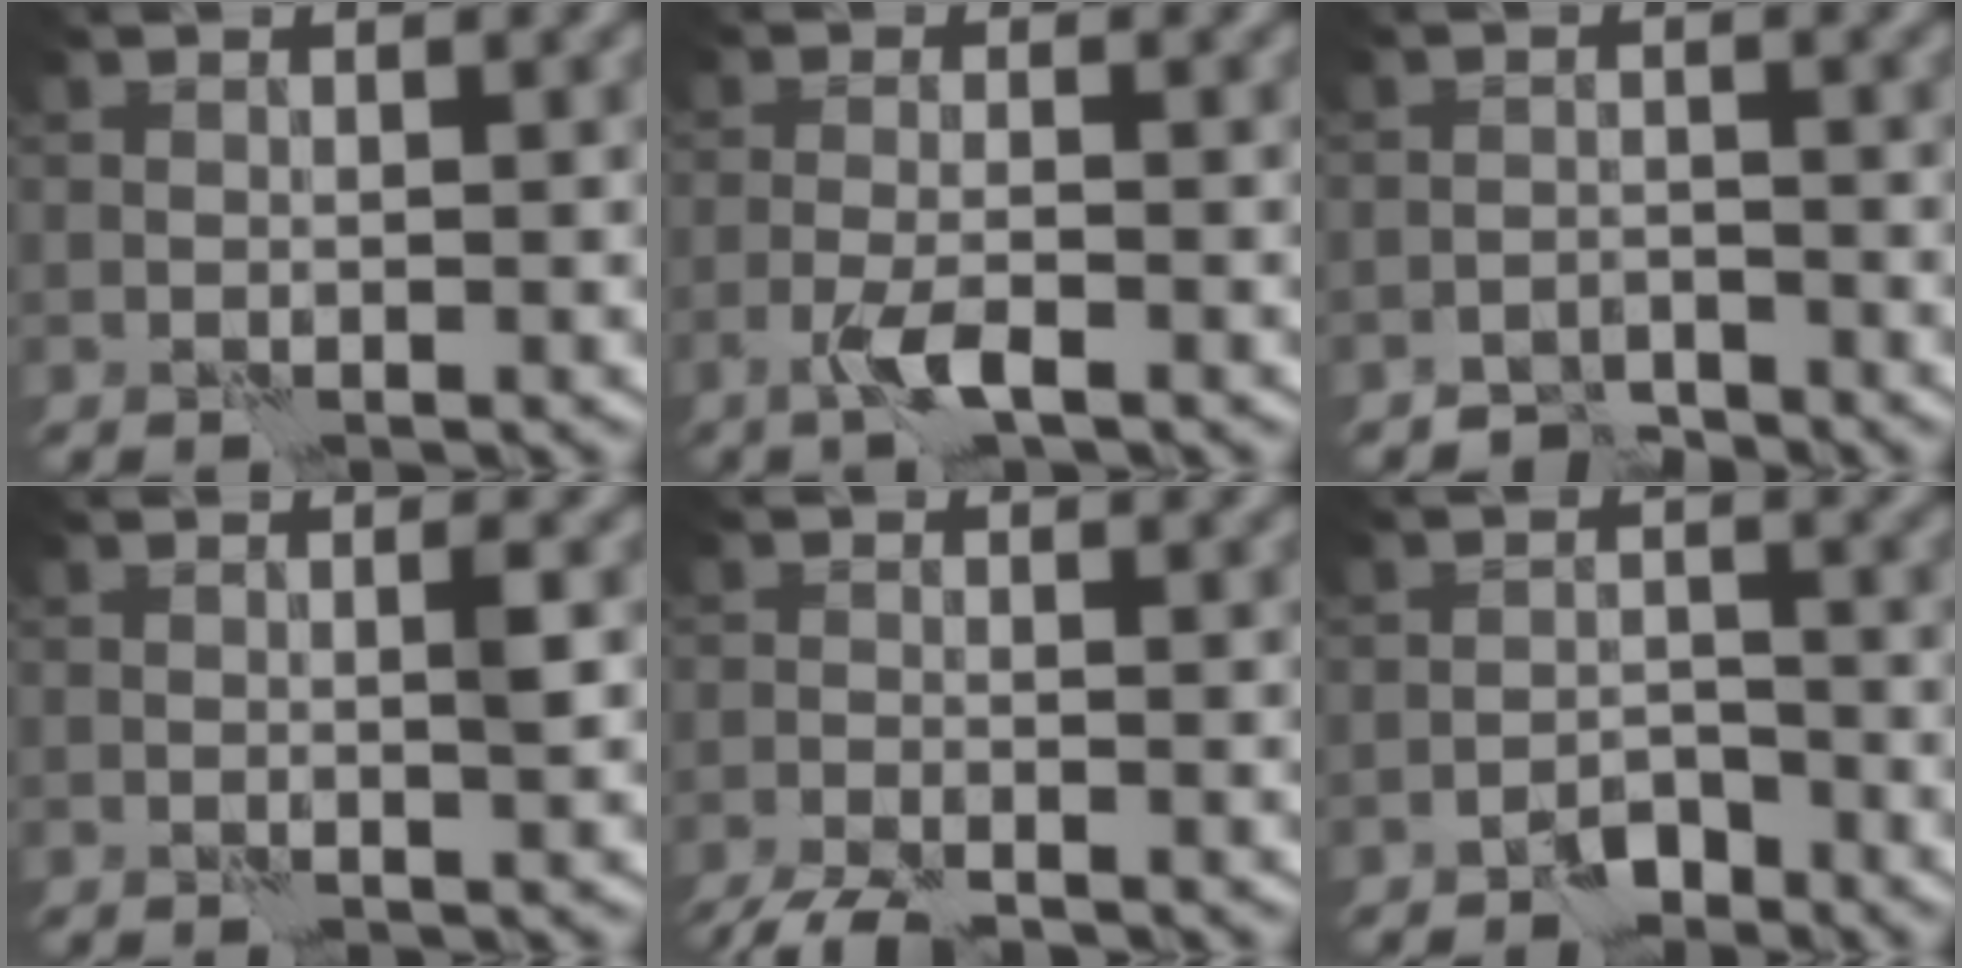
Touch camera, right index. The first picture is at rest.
{"total": 2.5, "force": [-1.6, 0.3, 1.8], "torque": [-0.045, 0.002, -0.037]}
{"total": 2.5, "force": [-2.5, 0.4, 0.0], "torque": [0.006, 0.006, -0.049]}
{"total": 0.9, "force": [-0.1, -0.3, 0.8], "torque": [-0.014, 0.002, -0.002]}
{"total": 3.5, "force": [-3.1, 0.3, 1.5], "torque": [-0.033, -0.010, -0.066]}
{"total": 2.3, "force": [-2.1, 0.8, 0.7], "torque": [-0.007, 0.009, -0.039]}